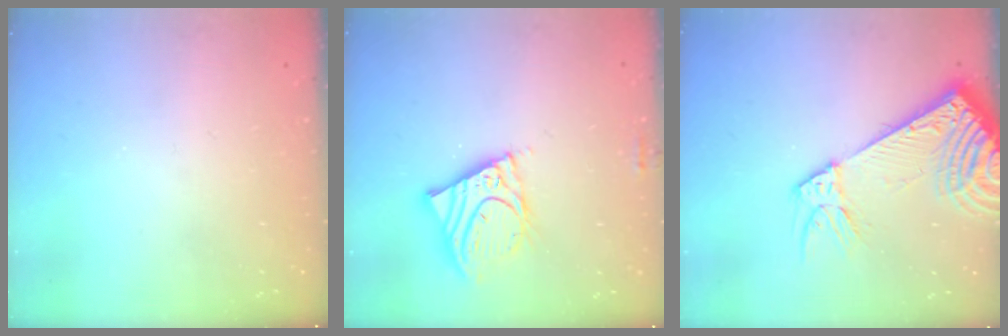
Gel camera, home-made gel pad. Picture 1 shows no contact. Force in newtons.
{"total": 12.9, "press": 12.7, "slide": 2.2}
{"total": 13.3, "press": 12.9, "slide": 3.1}